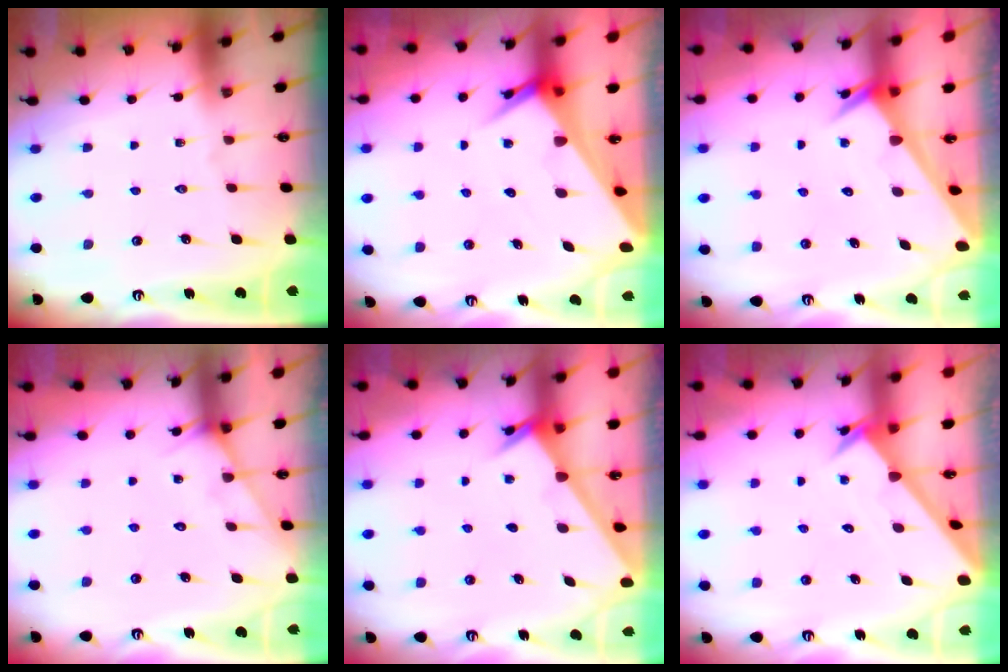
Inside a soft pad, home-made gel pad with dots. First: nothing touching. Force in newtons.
{"total": 6.3, "press": 6.2, "slide": 0.4}
{"total": 2.4, "press": 2.4, "slide": 0.1}
{"total": 4.1, "press": 4.1, "slide": 0.4}
{"total": 2.4, "press": 2.4, "slide": 0.2}
{"total": 2.3, "press": 2.3, "slide": 0.2}